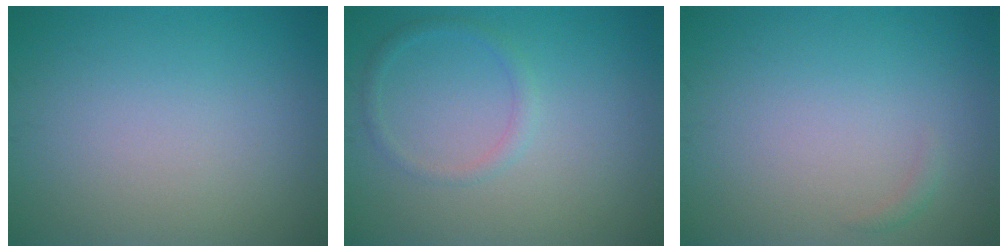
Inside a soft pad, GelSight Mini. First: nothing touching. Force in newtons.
{"total": 1.3, "press": 1.3, "slide": 0.1}
{"total": 0.6, "press": 0.6, "slide": 0.1}